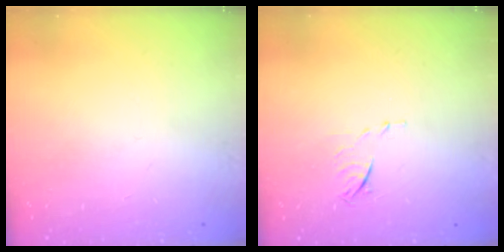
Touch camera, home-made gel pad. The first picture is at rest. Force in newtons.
{"total": 5.5, "press": 5.5, "slide": 0.8}